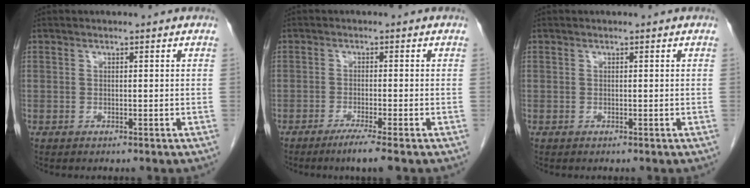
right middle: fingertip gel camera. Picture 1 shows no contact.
{"total": 3.8, "force": [-2.6, -0.6, 2.7], "torque": [-0.049, -0.012, -0.047]}
{"total": 0.0}